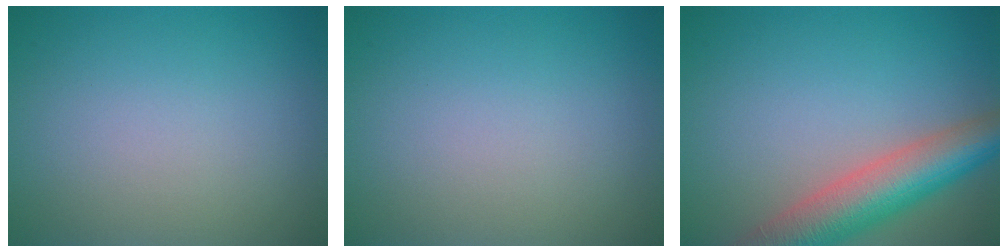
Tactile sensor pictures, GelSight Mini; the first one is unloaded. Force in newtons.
{"total": 0.0}
{"total": 7.6, "press": 7.6, "slide": 0.3}